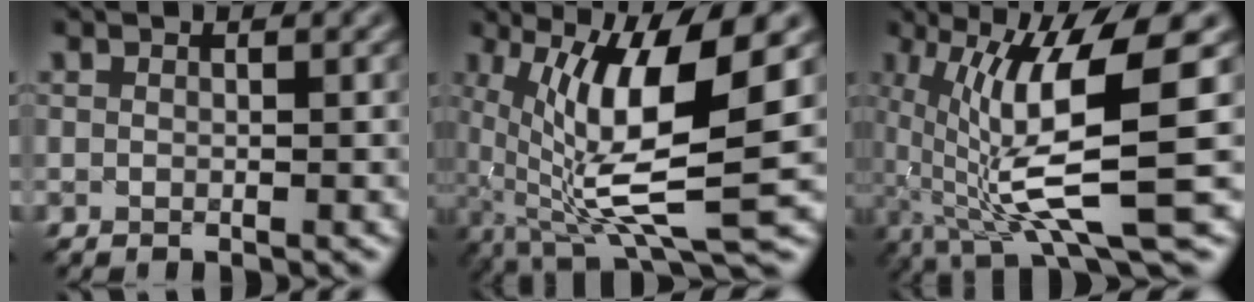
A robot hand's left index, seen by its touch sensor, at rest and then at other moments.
{"total": 11.1, "force": [1.2, 2.8, 10.7], "torque": [-0.197, -0.017, 0.029]}
{"total": 11.3, "force": [0.0, 2.6, 11.0], "torque": [-0.198, -0.017, 0.005]}